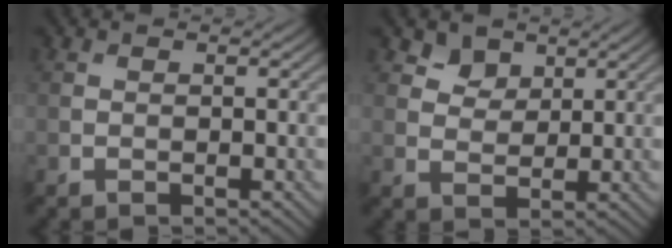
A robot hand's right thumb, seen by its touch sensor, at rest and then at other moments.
{"total": 2.9, "force": [2.1, 1.8, 0.8], "torque": [-0.019, -0.008, 0.038]}